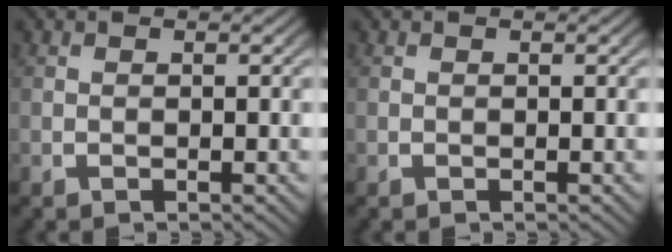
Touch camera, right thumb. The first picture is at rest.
{"total": 0.0}